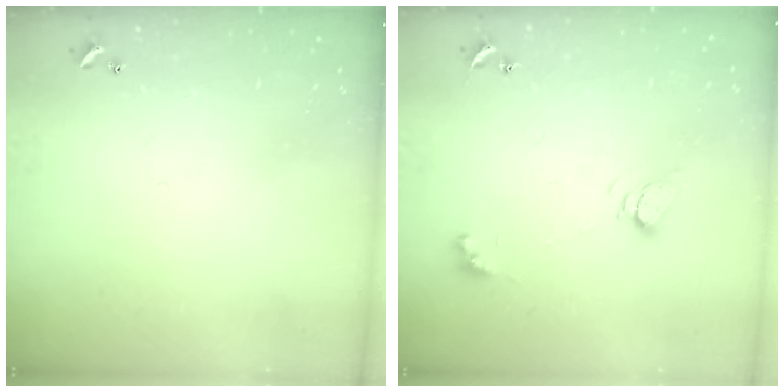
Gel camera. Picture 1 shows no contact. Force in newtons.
{"total": 5.9, "press": 5.9, "slide": 0.5}